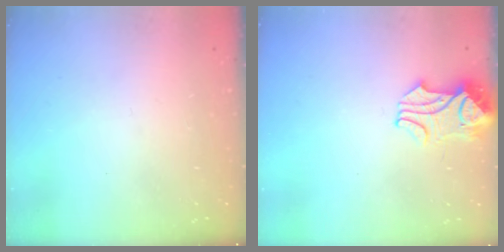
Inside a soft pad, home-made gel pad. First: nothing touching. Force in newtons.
{"total": 2.2, "press": 2.2, "slide": 0.6}